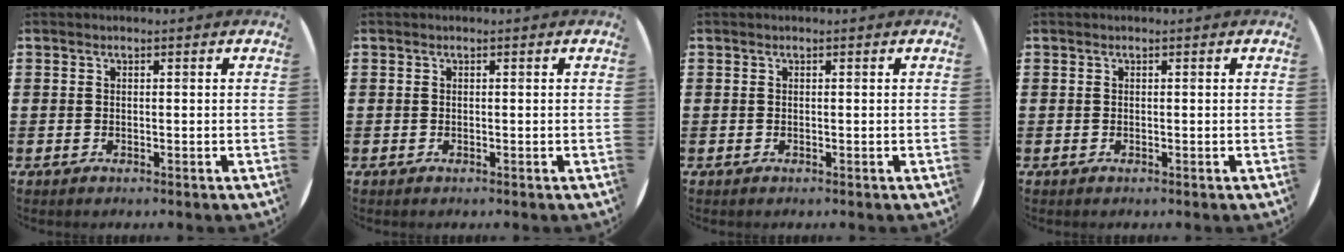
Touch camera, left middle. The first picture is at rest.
{"total": 0.0}
{"total": 0.0}
{"total": 0.0}